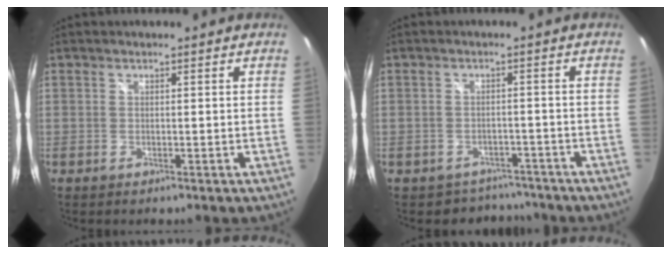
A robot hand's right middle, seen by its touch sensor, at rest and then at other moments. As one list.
[{"total": 5.5, "force": [-4.6, 3.0, -0.1], "torque": [-0.004, 0.019, -0.065]}]